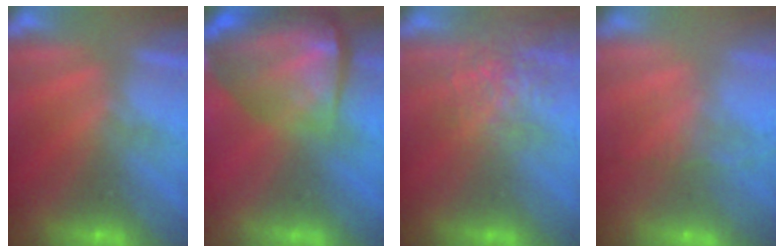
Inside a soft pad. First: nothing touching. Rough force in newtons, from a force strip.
{"total": 5.7}
{"total": 3.7}
{"total": 7.1}